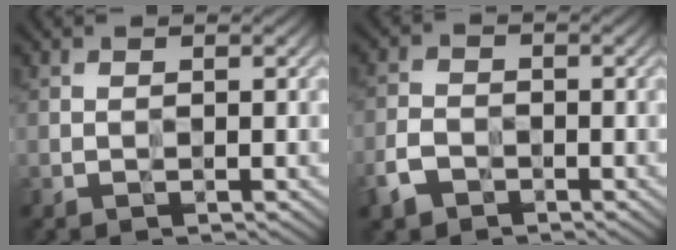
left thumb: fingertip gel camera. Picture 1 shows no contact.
{"total": 4.3, "force": [-3.1, 2.6, 1.5], "torque": [-0.031, -0.008, -0.064]}